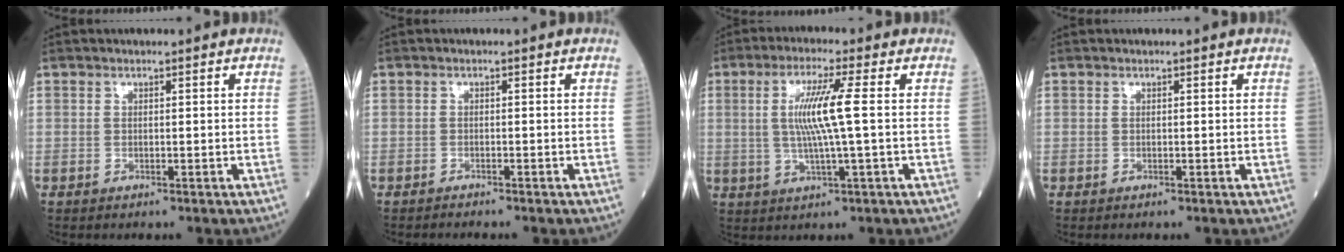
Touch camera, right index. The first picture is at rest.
{"total": 1.1, "force": [-1.1, -0.1, 0.1], "torque": [-0.004, -0.001, -0.016]}
{"total": 7.8, "force": [0.8, -0.6, 7.7], "torque": [-0.154, 0.000, 0.014]}
{"total": 0.0}